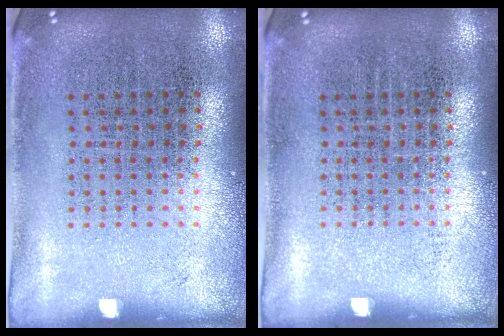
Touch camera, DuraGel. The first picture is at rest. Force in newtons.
{"total": 0.0}